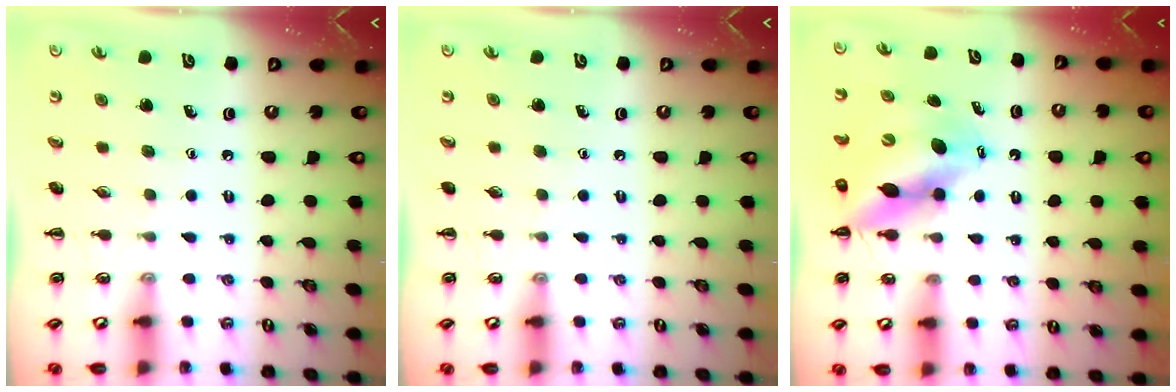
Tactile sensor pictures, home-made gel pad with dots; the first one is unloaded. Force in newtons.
{"total": 0.0}
{"total": 12.0, "press": 11.5, "slide": 3.2}